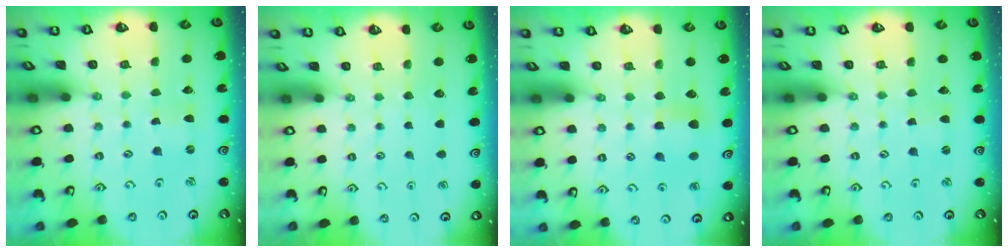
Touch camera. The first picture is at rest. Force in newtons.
{"total": 0.0}
{"total": 6.5, "press": 6.5, "slide": 0.9}
{"total": 0.6, "press": 0.6, "slide": 0.1}